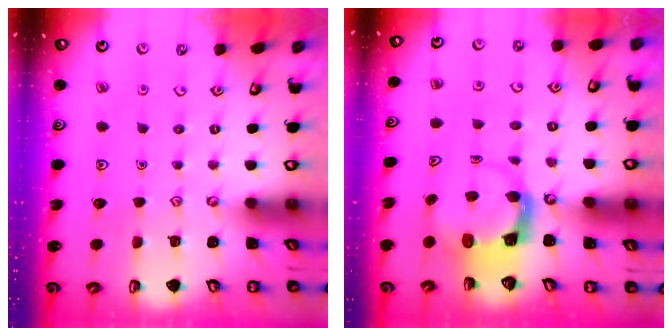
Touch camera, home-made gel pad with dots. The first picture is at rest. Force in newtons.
{"total": 3.6, "press": 3.6, "slide": 0.6}